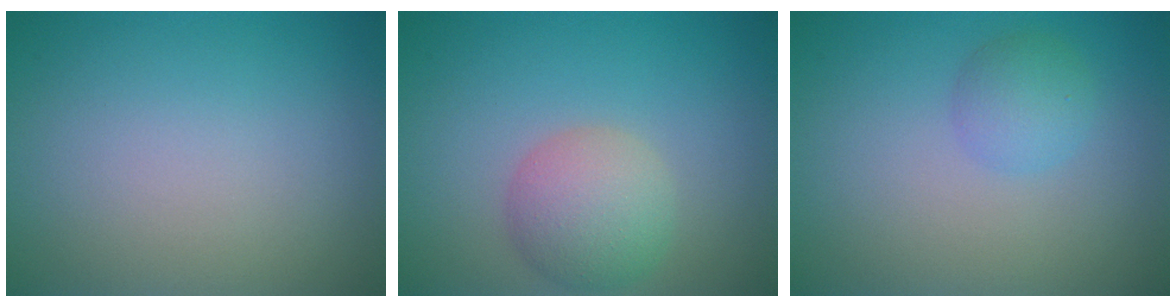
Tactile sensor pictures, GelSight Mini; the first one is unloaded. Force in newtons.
{"total": 4.1, "press": 4.1, "slide": 0.3}
{"total": 2.1, "press": 2.1, "slide": 0.1}